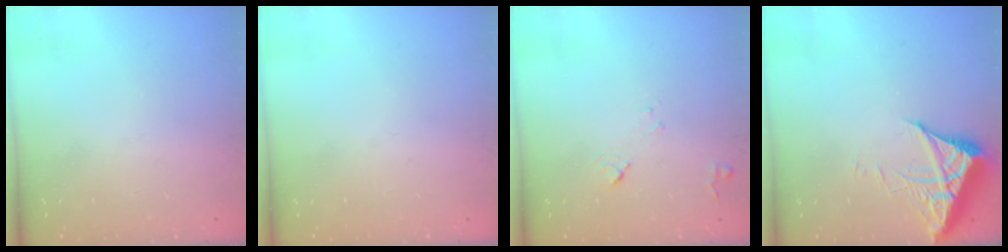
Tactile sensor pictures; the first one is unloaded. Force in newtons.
{"total": 0.0}
{"total": 8.0, "press": 7.9, "slide": 0.8}
{"total": 6.1, "press": 6.1, "slide": 0.7}